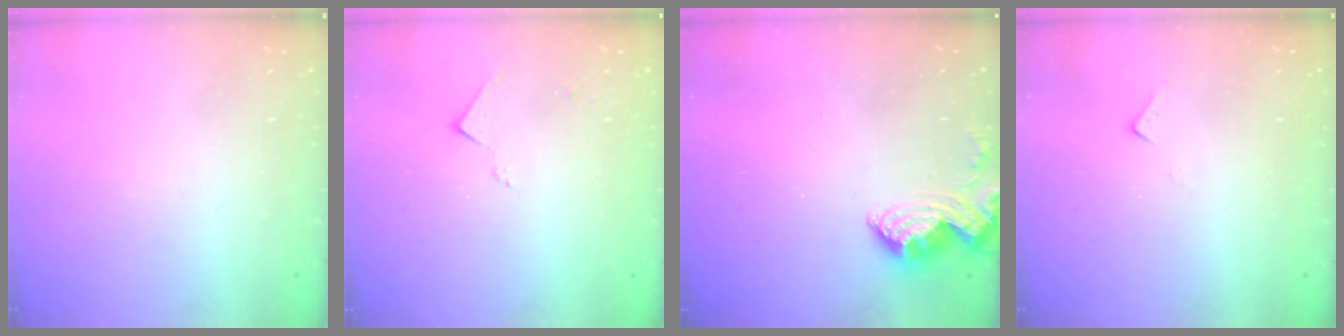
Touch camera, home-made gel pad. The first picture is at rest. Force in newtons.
{"total": 5.3, "press": 5.3, "slide": 0.6}
{"total": 9.1, "press": 9.1, "slide": 0.8}
{"total": 4.8, "press": 4.8, "slide": 0.6}